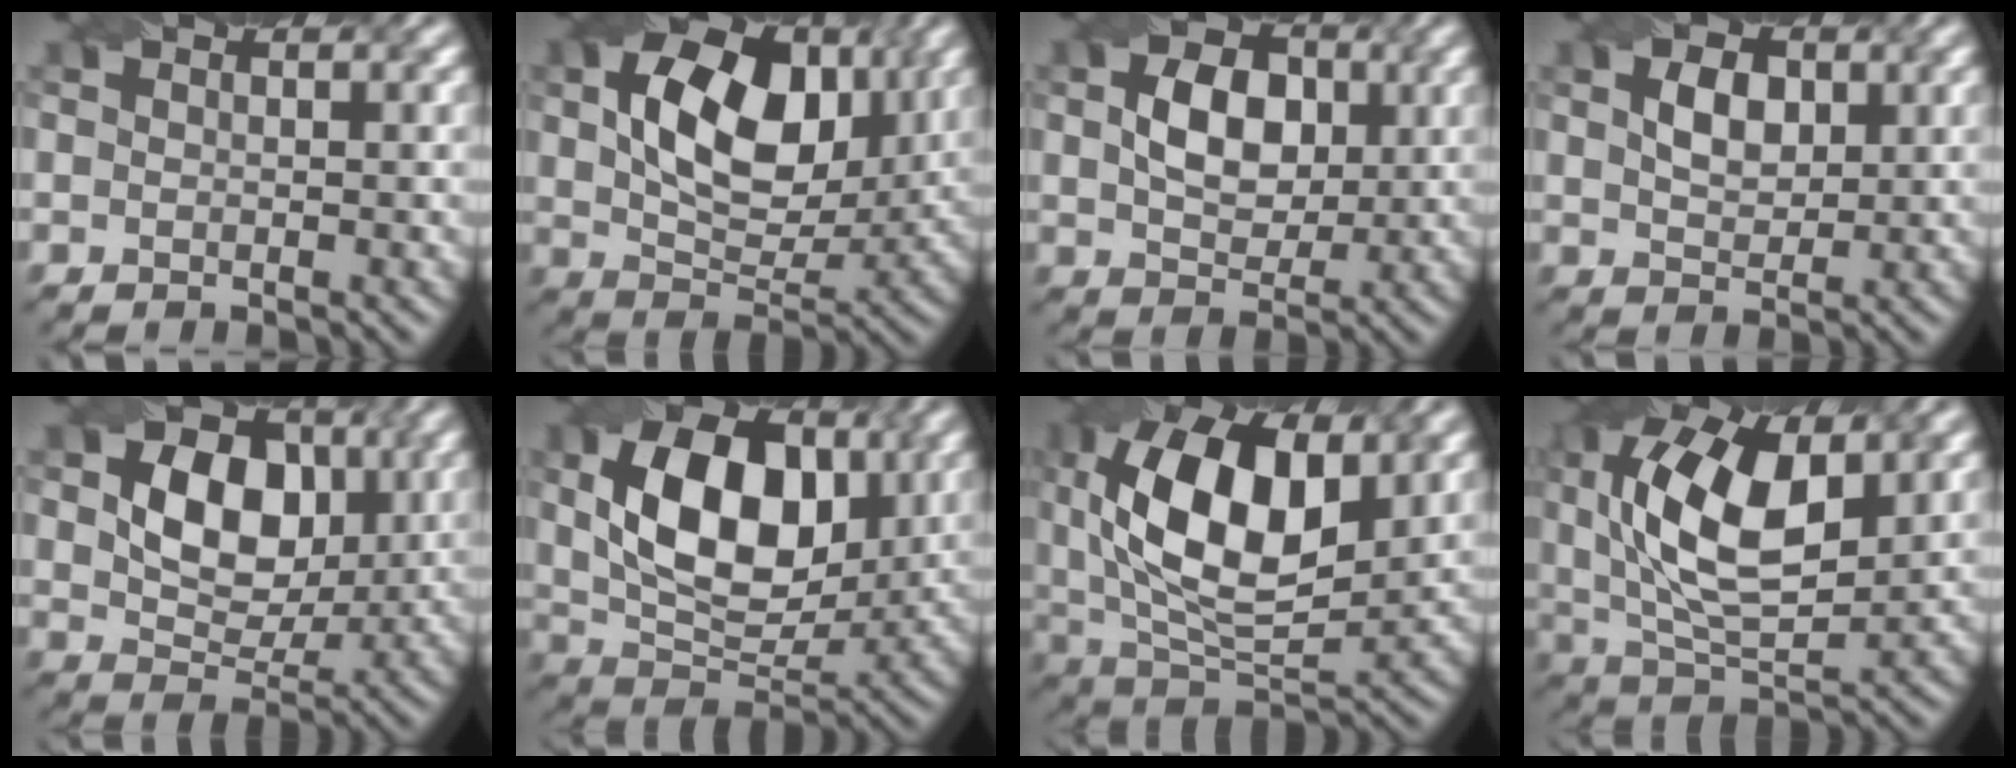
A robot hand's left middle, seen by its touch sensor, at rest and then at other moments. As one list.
[{"total": 10.2, "force": [2.8, 6.3, 7.5], "torque": [-0.133, 0.005, 0.047]}, {"total": 5.6, "force": [1.0, 3.9, 3.9], "torque": [-0.077, 0.002, 0.012]}, {"total": 3.1, "force": [1.0, 2.0, 2.1], "torque": [-0.046, 0.003, 0.020]}, {"total": 8.1, "force": [1.6, 5.7, 5.5], "torque": [-0.106, -0.001, 0.026]}, {"total": 10.8, "force": [2.1, 6.6, 8.4], "torque": [-0.150, 0.004, 0.038]}, {"total": 11.7, "force": [2.8, 5.9, 9.8], "torque": [-0.180, 0.006, 0.045]}, {"total": 10.6, "force": [2.6, 5.0, 9.0], "torque": [-0.171, 0.008, 0.040]}]